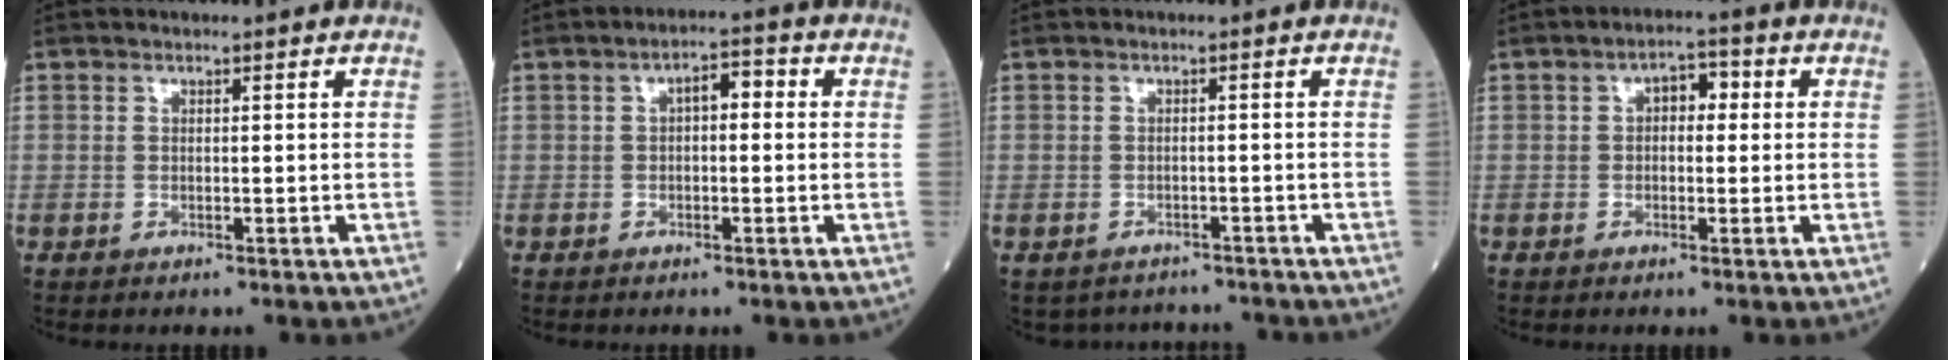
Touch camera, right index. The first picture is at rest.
{"total": 3.7, "force": [0.5, 1.6, 3.3], "torque": [-0.050, 0.022, 0.005]}
{"total": 5.4, "force": [-4.7, 2.6, -0.4], "torque": [0.010, 0.017, -0.058]}
{"total": 3.7, "force": [0.6, 2.0, 3.1], "torque": [-0.042, 0.021, 0.005]}